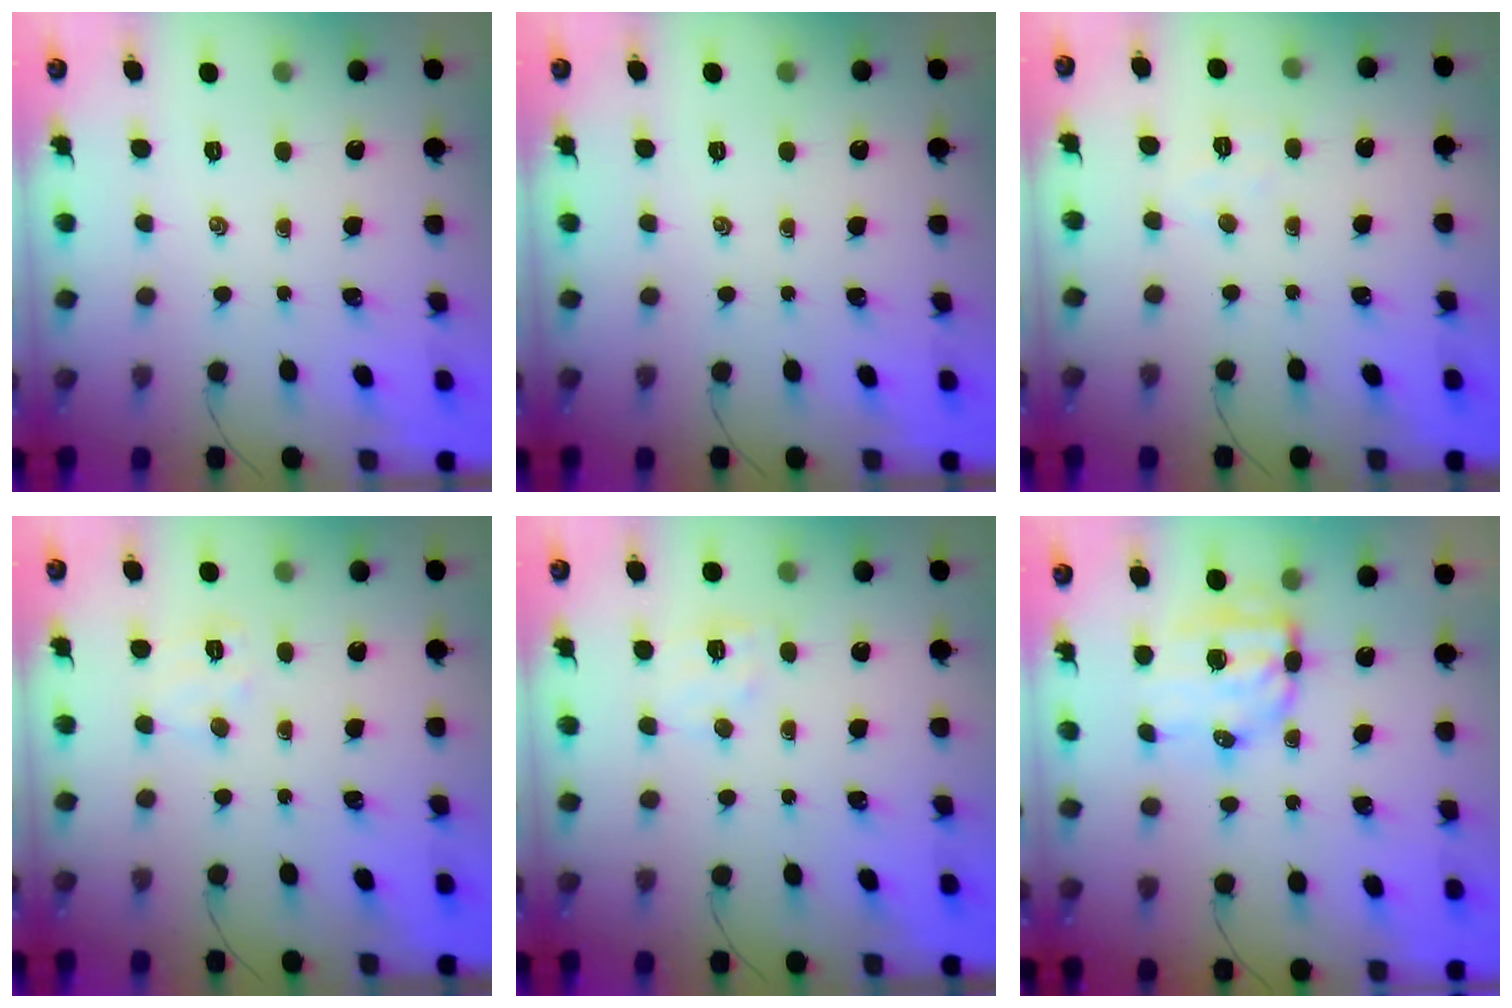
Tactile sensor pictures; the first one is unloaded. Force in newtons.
{"total": 0.0}
{"total": 3.5, "press": 3.4, "slide": 0.7}
{"total": 6.9, "press": 6.8, "slide": 1.0}
{"total": 7.0, "press": 6.9, "slide": 1.1}
{"total": 8.6, "press": 8.5, "slide": 1.8}